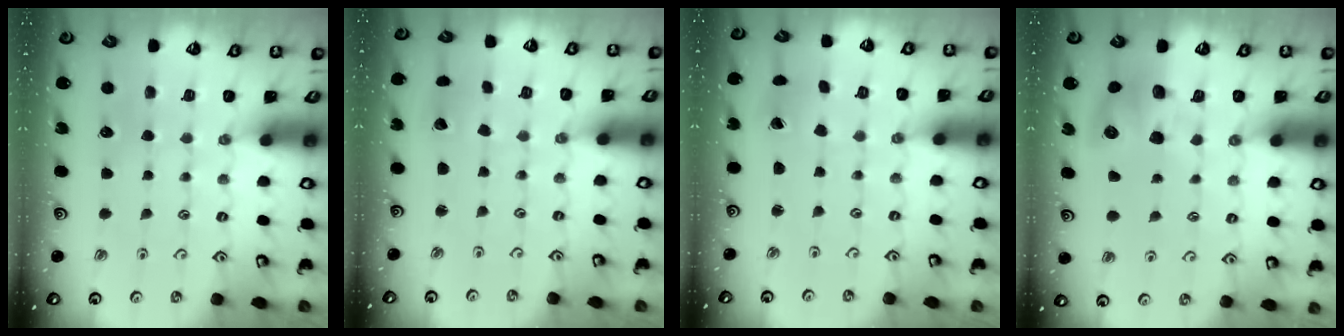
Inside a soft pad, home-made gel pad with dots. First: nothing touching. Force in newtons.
{"total": 1.4, "press": 1.3, "slide": 0.2}
{"total": 0.9, "press": 0.9, "slide": 0.3}
{"total": 8.0, "press": 8.0, "slide": 1.1}